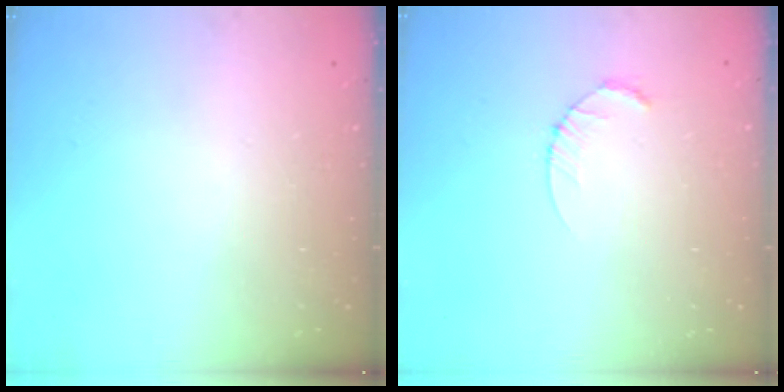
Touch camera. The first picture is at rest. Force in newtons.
{"total": 2.6, "press": 2.6, "slide": 0.4}